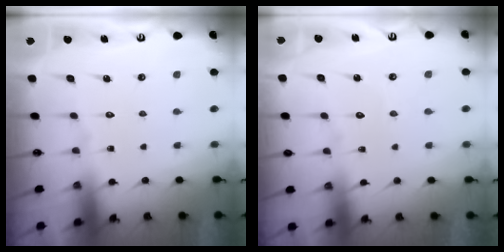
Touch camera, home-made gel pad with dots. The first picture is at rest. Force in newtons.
{"total": 2.8, "press": 2.8, "slide": 0.3}